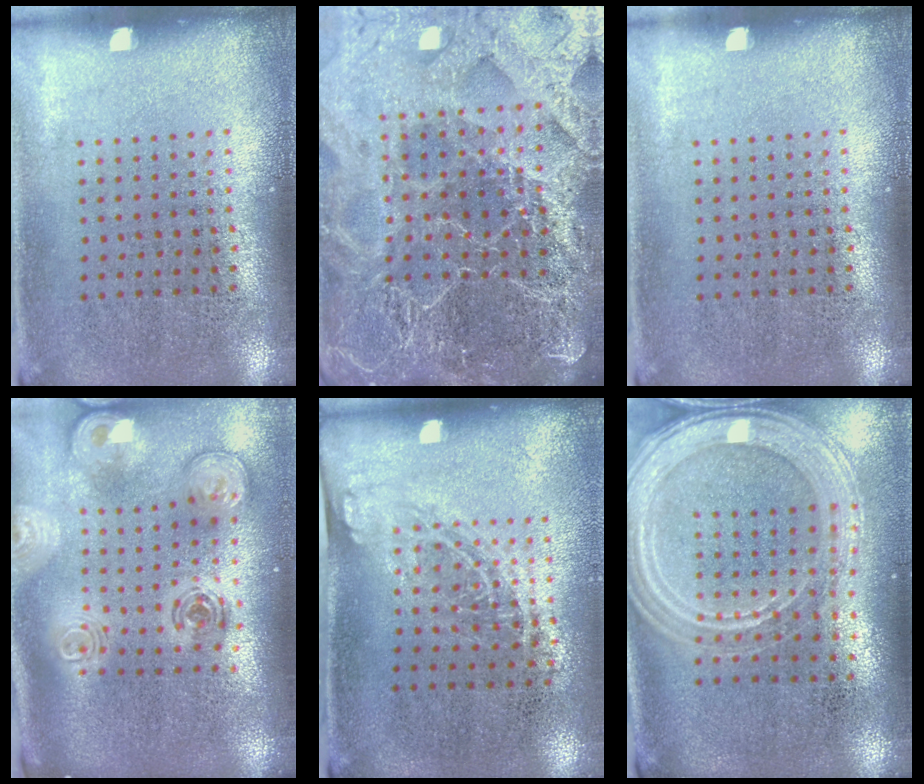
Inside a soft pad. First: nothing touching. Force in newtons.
{"total": 5.0, "press": 4.5, "slide": 2.3}
{"total": 0.0}
{"total": 2.9, "press": 2.0, "slide": 2.1}
{"total": 1.3, "press": 1.0, "slide": 0.9}
{"total": 2.2, "press": 2.0, "slide": 0.8}